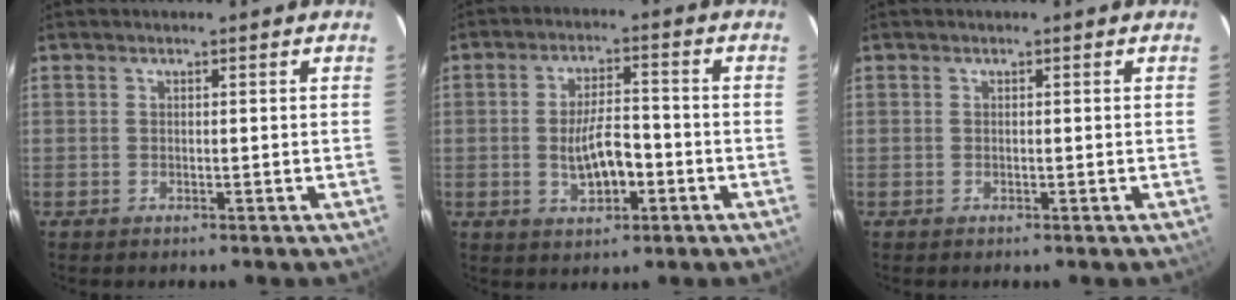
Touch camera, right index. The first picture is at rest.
{"total": 7.4, "force": [-2.2, 3.1, 6.3], "torque": [-0.120, 0.007, -0.028]}
{"total": 0.0}